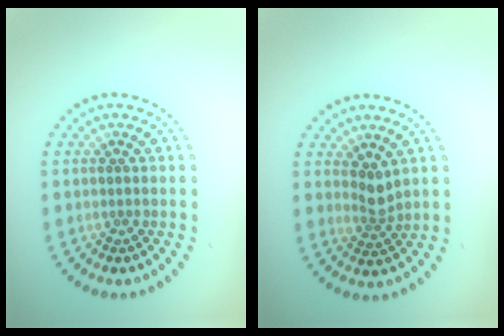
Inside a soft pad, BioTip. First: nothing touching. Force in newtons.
{"total": 2.0, "press": 1.5, "slide": 1.3}